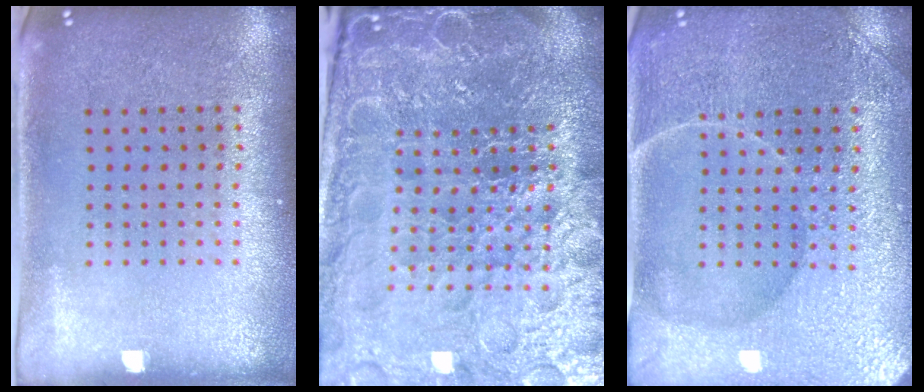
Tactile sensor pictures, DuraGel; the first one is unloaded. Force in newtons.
{"total": 6.9, "press": 6.0, "slide": 3.3}
{"total": 4.4, "press": 4.3, "slide": 0.8}